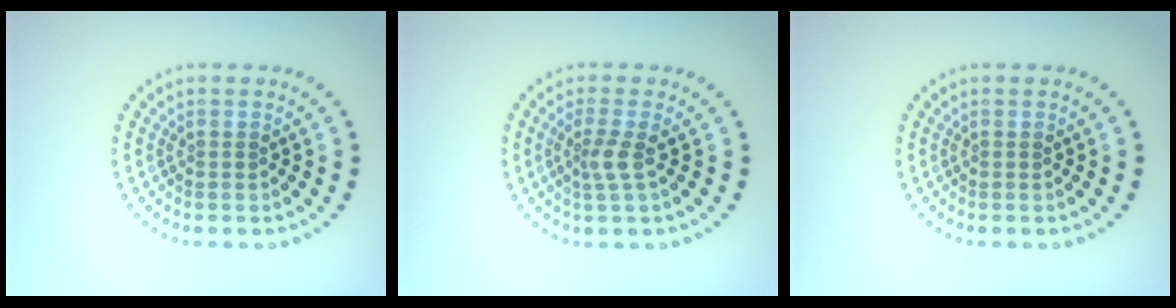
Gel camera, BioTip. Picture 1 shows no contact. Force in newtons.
{"total": 2.0, "press": 1.4, "slide": 1.3}
{"total": 0.0}